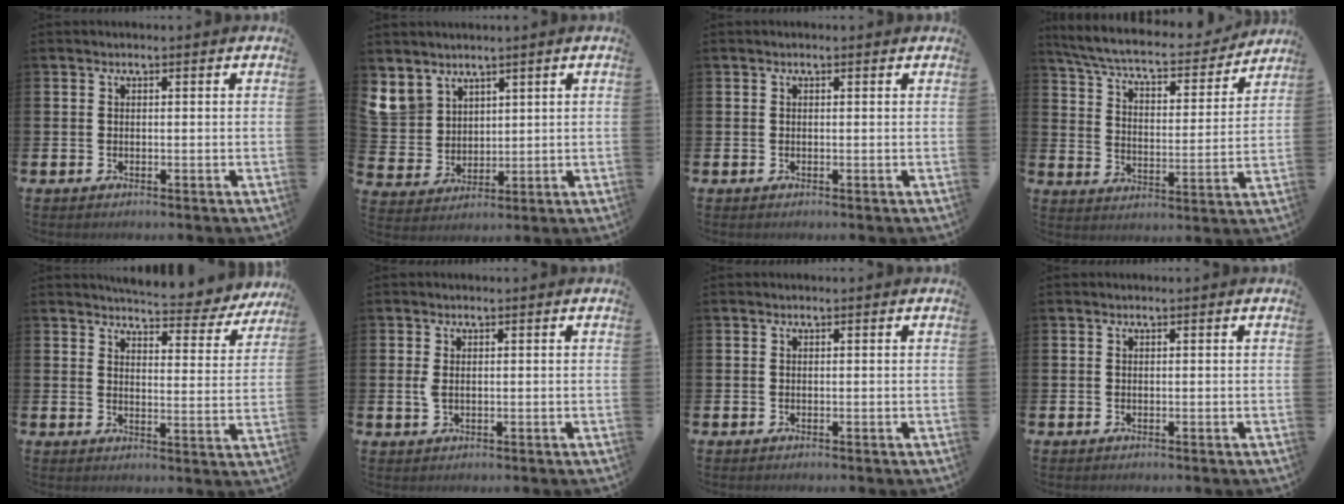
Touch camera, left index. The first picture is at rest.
{"total": 6.0, "force": [4.4, 4.0, 0.5], "torque": [-0.032, -0.017, 0.084]}
{"total": 0.0}
{"total": 7.4, "force": [6.8, 1.1, 2.6], "torque": [-0.082, -0.049, 0.112]}
{"total": 5.8, "force": [5.6, 0.7, 1.1], "torque": [-0.034, -0.040, 0.097]}
{"total": 1.4, "force": [0.3, 0.8, 1.1], "torque": [-0.032, 0.007, 0.006]}
{"total": 0.0}
{"total": 0.0}